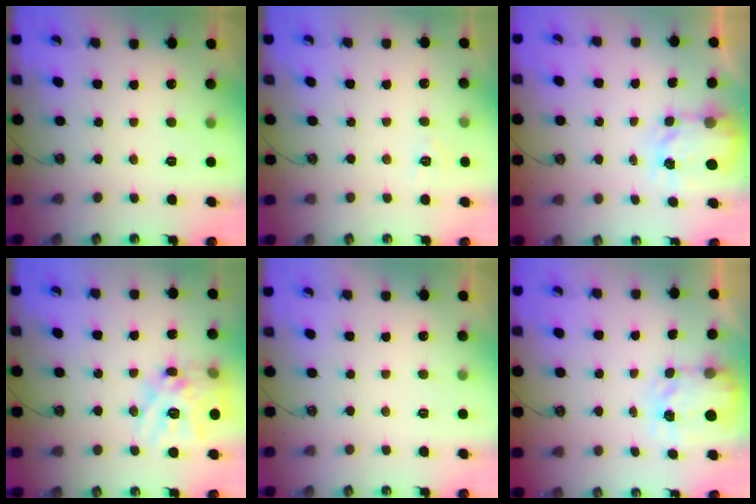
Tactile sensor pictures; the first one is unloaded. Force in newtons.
{"total": 6.6, "press": 6.5, "slide": 0.6}
{"total": 3.7, "press": 3.7, "slide": 0.4}
{"total": 19.4, "press": 19.3, "slide": 1.9}
{"total": 0.0}
{"total": 3.5, "press": 3.5, "slide": 0.4}